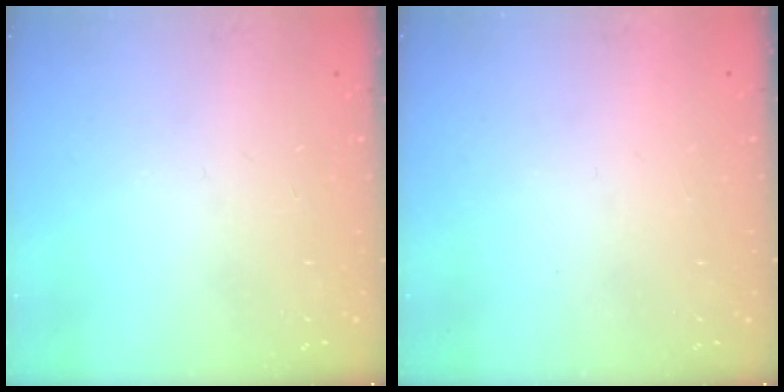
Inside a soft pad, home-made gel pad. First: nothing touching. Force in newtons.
{"total": 1.5, "press": 1.5, "slide": 0.1}